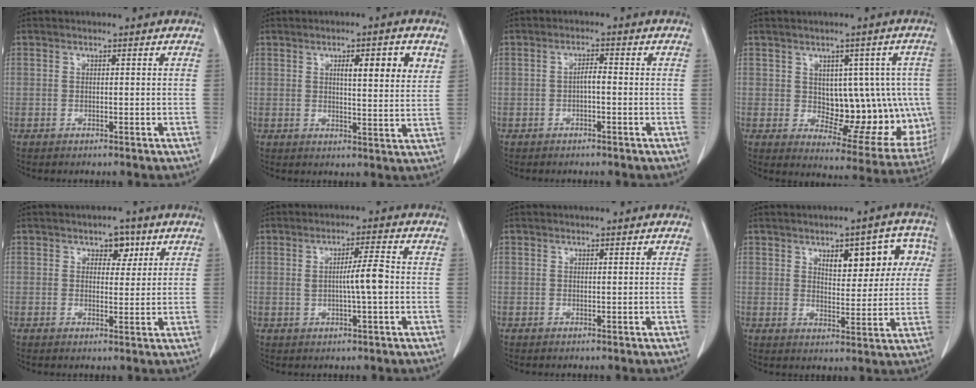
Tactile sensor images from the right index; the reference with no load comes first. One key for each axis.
{"total": 7.4, "fx": 3.2, "fy": 1.0, "fz": 6.6, "tx": -0.094, "ty": -0.001, "tz": 0.042}
{"total": 1.9, "fx": -0.4, "fy": 0.4, "fz": 1.8, "tx": -0.031, "ty": 0.005, "tz": -0.008}
{"total": 13.8, "fx": 0.5, "fy": 7.6, "fz": 11.5, "tx": -0.125, "ty": 0.014, "tz": 0.033}
{"total": 3.3, "fx": 1.7, "fy": 2.1, "fz": 1.9, "tx": -0.021, "ty": 0.006, "tz": 0.024}
{"total": 4.7, "fx": -0.1, "fy": 0.0, "fz": 4.7, "tx": -0.075, "ty": 0.002, "tz": 0.001}
{"total": 0.0}
{"total": 9.8, "fx": 3.7, "fy": 4.2, "fz": 8.0, "tx": -0.092, "ty": 0.027, "tz": 0.051}